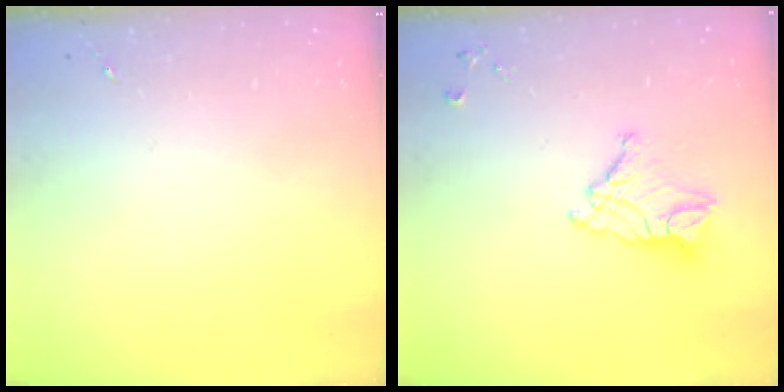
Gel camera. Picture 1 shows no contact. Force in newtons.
{"total": 12.7, "press": 12.6, "slide": 1.1}